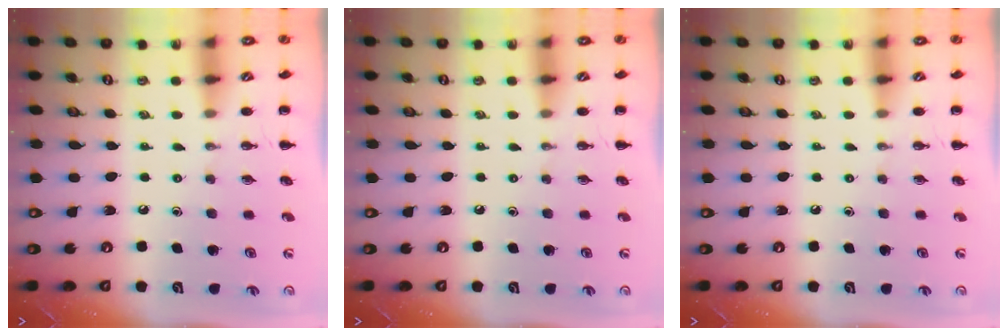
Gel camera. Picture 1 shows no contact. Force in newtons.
{"total": 0.0}
{"total": 0.0}